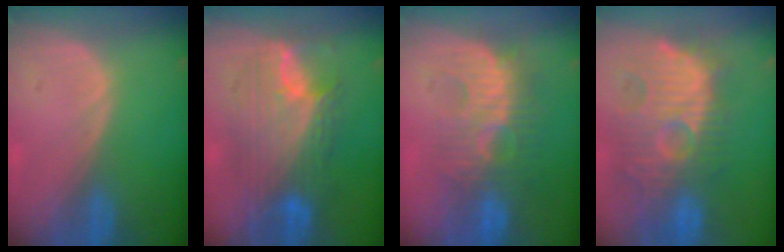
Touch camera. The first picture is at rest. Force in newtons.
{"total": 10.5, "press": 10.4, "slide": 0.7}
{"total": 8.9, "press": 8.8, "slide": 1.6}
{"total": 13.1, "press": 12.3, "slide": 4.4}